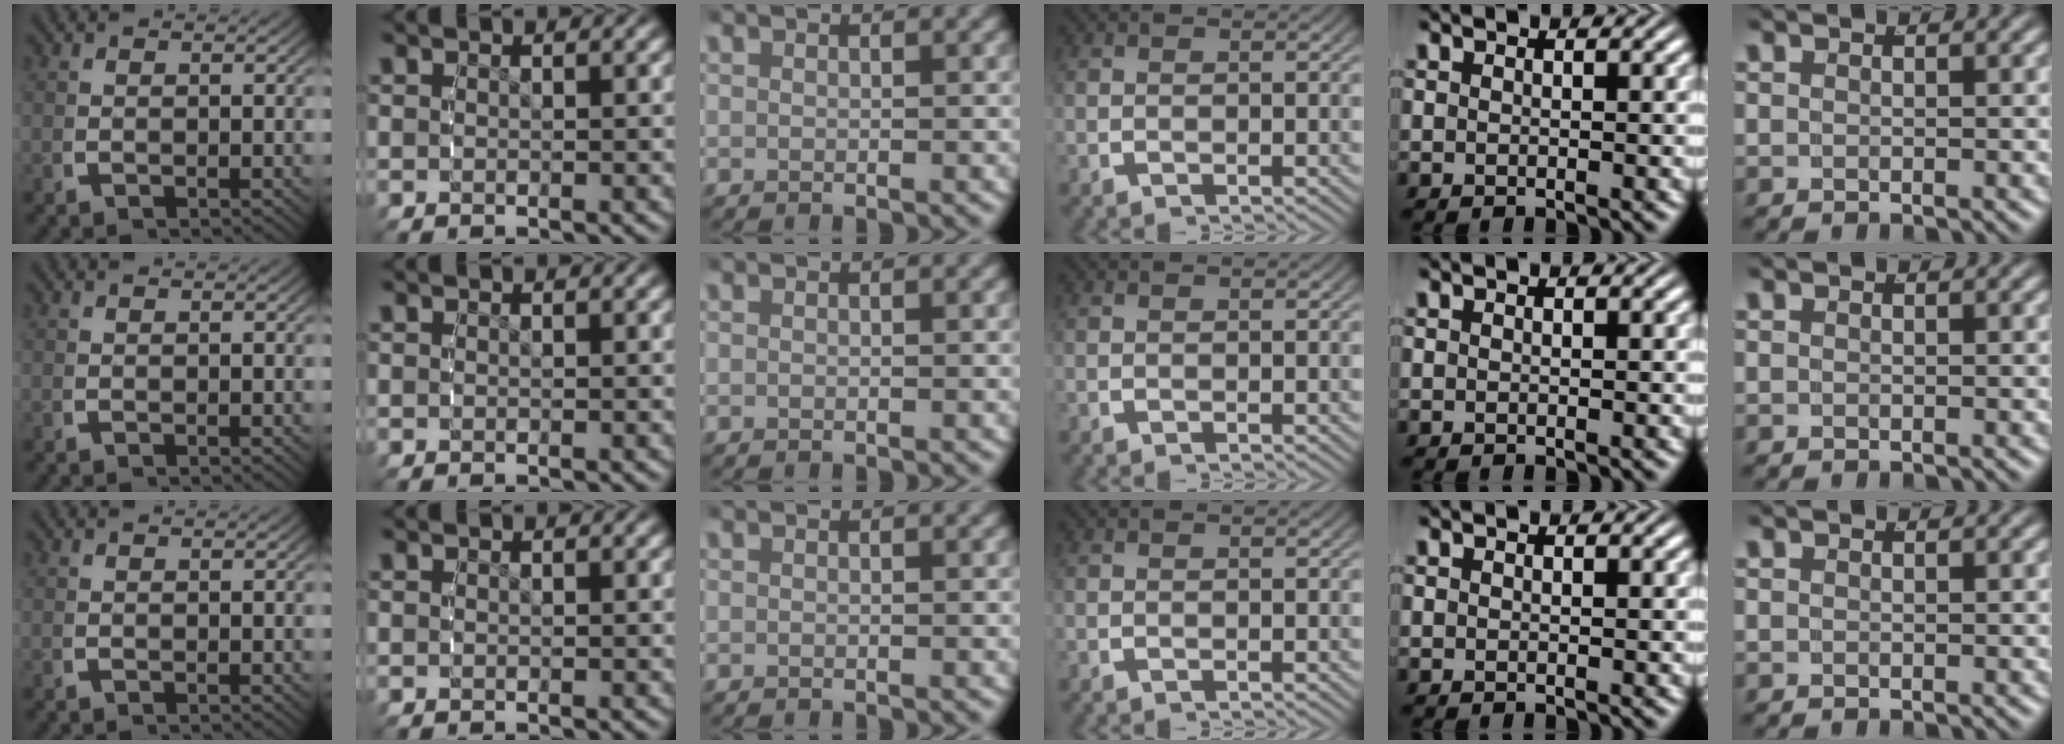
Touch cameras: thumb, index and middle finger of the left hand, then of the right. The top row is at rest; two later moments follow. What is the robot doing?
{"motion": "reach", "object": "stress ball aka squeeze ball"}